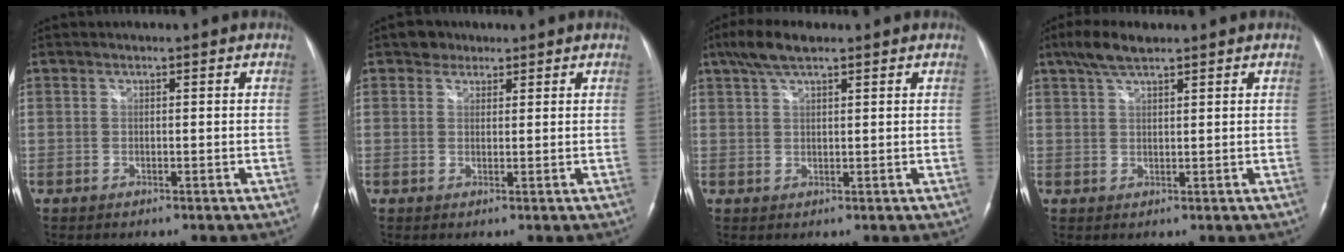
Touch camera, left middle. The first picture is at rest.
{"total": 2.3, "force": [1.6, 1.6, 0.2], "torque": [-0.004, 0.007, 0.022]}
{"total": 5.1, "force": [3.6, 1.2, 3.4], "torque": [-0.076, 0.018, 0.069]}
{"total": 4.8, "force": [3.6, 1.0, 3.0], "torque": [-0.068, 0.016, 0.069]}